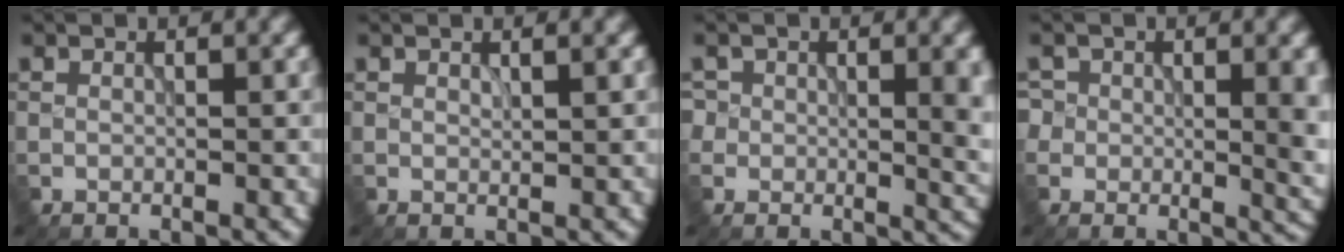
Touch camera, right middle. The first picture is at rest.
{"total": 0.7, "force": [0.6, -0.1, 0.3], "torque": [-0.007, 0.002, 0.009]}
{"total": 4.6, "force": [0.7, 3.0, 3.3], "torque": [-0.042, -0.010, 0.013]}
{"total": 5.0, "force": [0.3, 3.5, 3.6], "torque": [-0.049, -0.013, 0.006]}